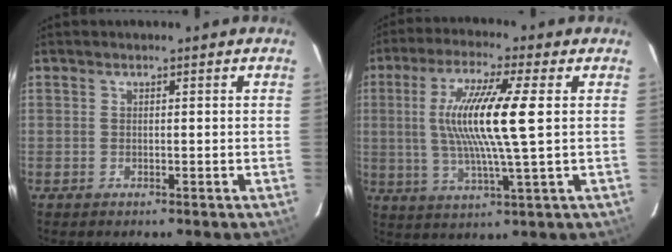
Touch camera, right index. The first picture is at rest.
{"total": 13.6, "force": [1.5, 0.4, 13.5], "torque": [-0.256, -0.004, 0.029]}